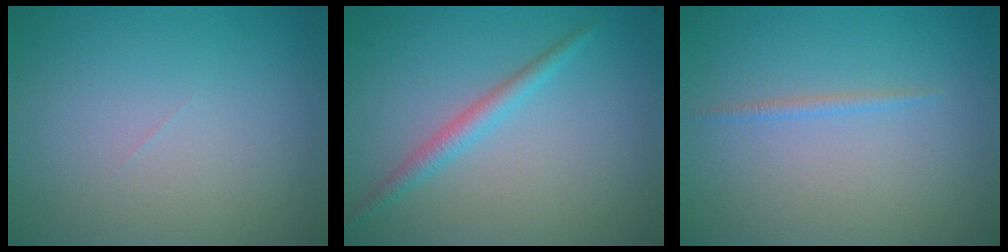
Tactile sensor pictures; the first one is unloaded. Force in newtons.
{"total": 2.0, "press": 2.0, "slide": 0.0}
{"total": 0.8, "press": 0.8, "slide": 0.0}